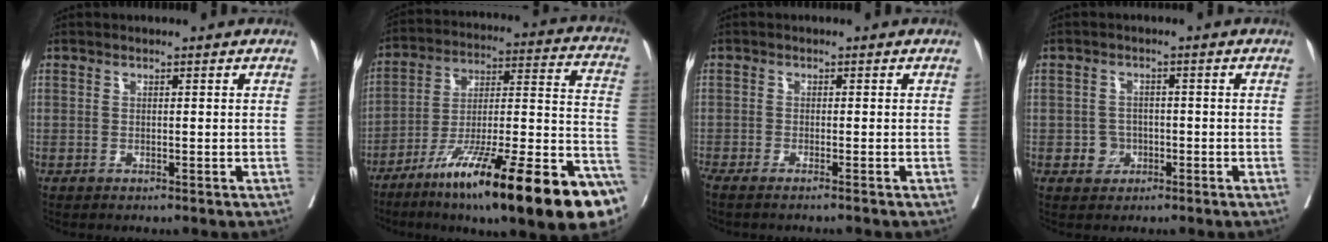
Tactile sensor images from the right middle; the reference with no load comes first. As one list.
[{"total": 30.5, "force": [-17.7, 3.7, 24.5], "torque": [-0.277, -0.009, -0.286]}, {"total": 2.1, "force": [-1.6, -0.4, 1.2], "torque": [-0.011, 0.002, -0.020]}, {"total": 2.7, "force": [-0.9, 2.5, 0.7], "torque": [-0.003, 0.008, -0.012]}]